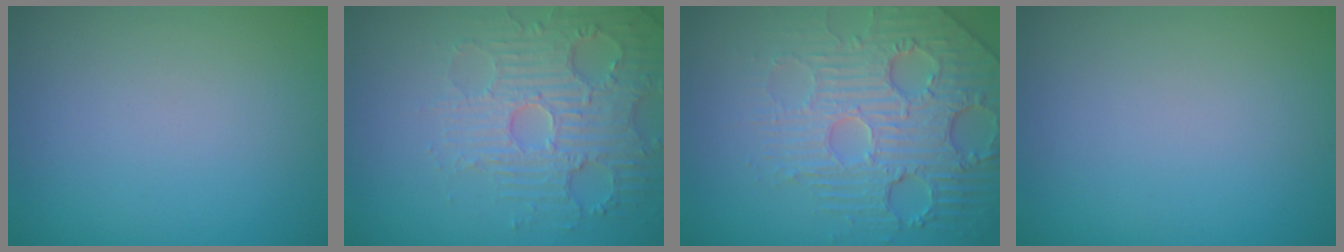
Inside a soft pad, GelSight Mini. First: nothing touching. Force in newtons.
{"total": 5.0, "press": 4.1, "slide": 2.9}
{"total": 6.9, "press": 5.3, "slide": 4.4}
{"total": 0.0}